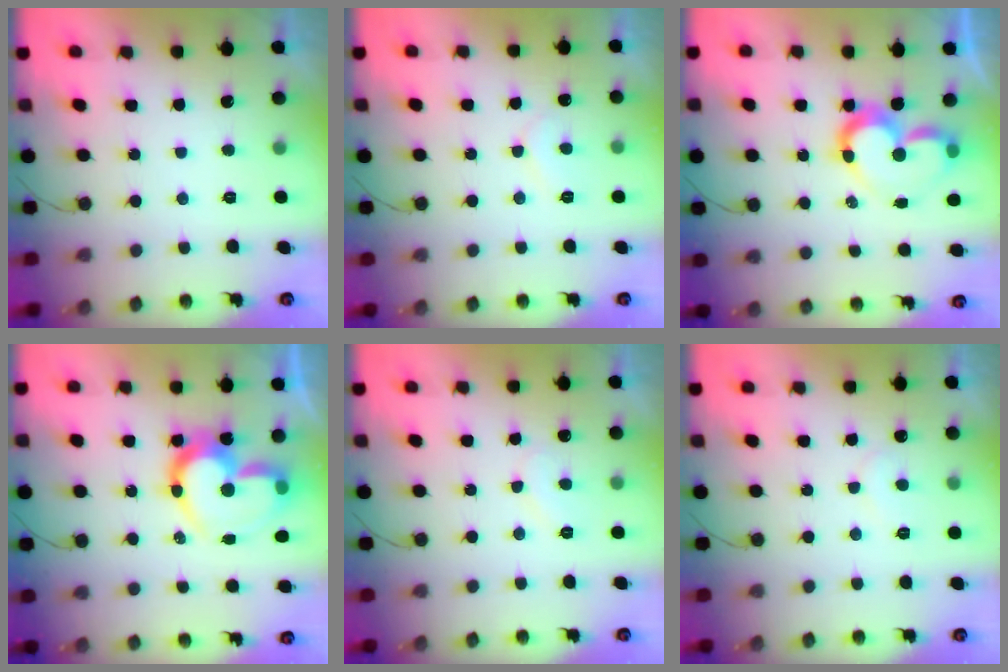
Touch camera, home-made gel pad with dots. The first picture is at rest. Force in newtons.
{"total": 5.7, "press": 5.7, "slide": 0.4}
{"total": 10.9, "press": 10.9, "slide": 1.0}
{"total": 18.3, "press": 18.2, "slide": 1.4}
{"total": 6.5, "press": 6.5, "slide": 0.4}
{"total": 5.1, "press": 5.0, "slide": 0.4}